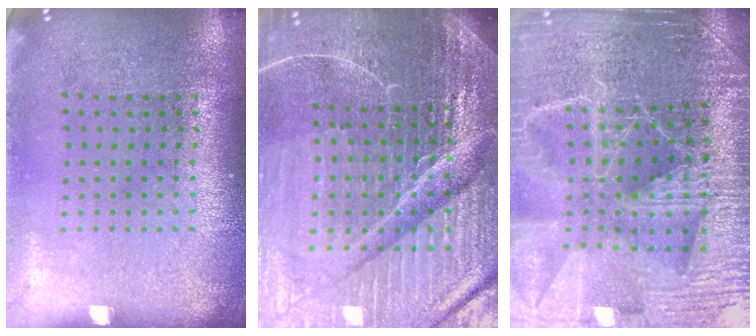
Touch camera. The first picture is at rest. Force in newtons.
{"total": 6.6, "press": 5.8, "slide": 3.1}
{"total": 4.8, "press": 4.5, "slide": 1.7}